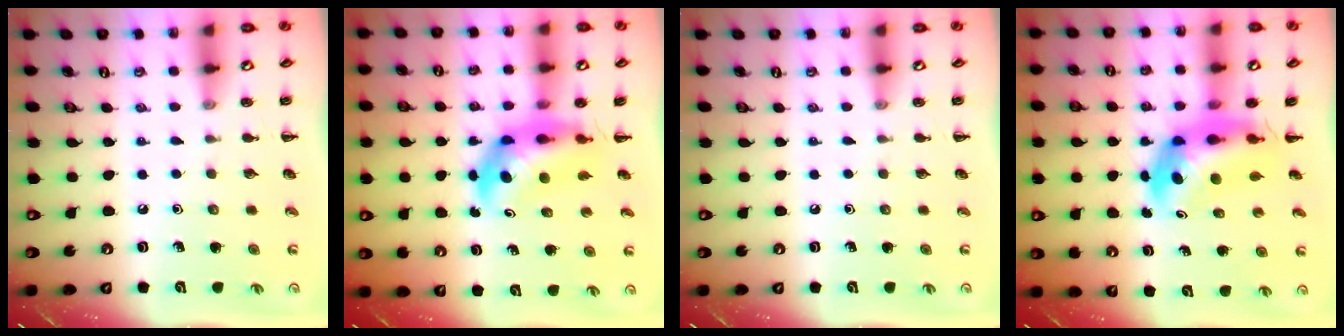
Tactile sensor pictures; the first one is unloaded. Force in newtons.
{"total": 6.5, "press": 6.3, "slide": 1.7}
{"total": 0.0}
{"total": 6.6, "press": 6.2, "slide": 2.2}